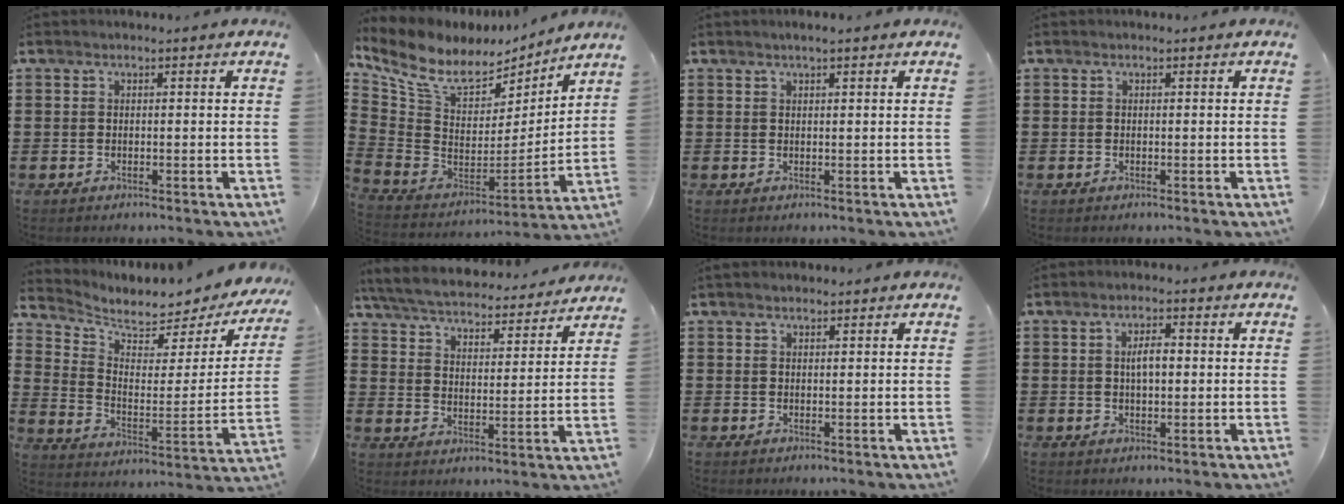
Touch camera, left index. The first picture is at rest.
{"total": 8.7, "force": [5.8, 4.7, 4.5], "torque": [-0.121, -0.038, 0.104]}
{"total": 0.5, "force": [0.4, 0.1, 0.4], "torque": [-0.008, 0.002, 0.006]}
{"total": 0.0}
{"total": 4.0, "force": [3.5, 1.5, 1.3], "torque": [-0.044, -0.040, 0.054]}
{"total": 5.1, "force": [5.1, 0.3, 0.7], "torque": [-0.042, -0.039, 0.084]}
{"total": 1.0, "force": [0.6, 0.8, -0.2], "torque": [0.002, 0.005, 0.013]}
{"total": 3.1, "force": [0.2, 1.3, 2.8], "torque": [-0.048, 0.002, -0.001]}